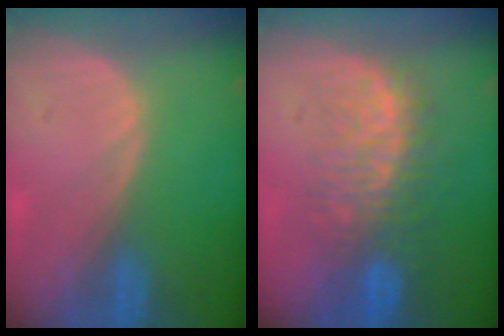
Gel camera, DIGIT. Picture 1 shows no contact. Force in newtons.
{"total": 8.7, "press": 8.1, "slide": 3.1}